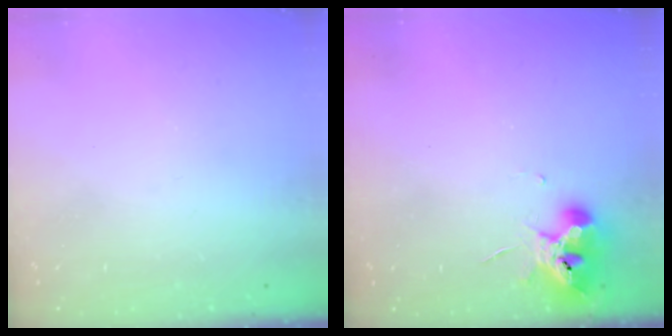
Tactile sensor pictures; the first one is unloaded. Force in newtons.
{"total": 11.4, "press": 11.3, "slide": 1.9}